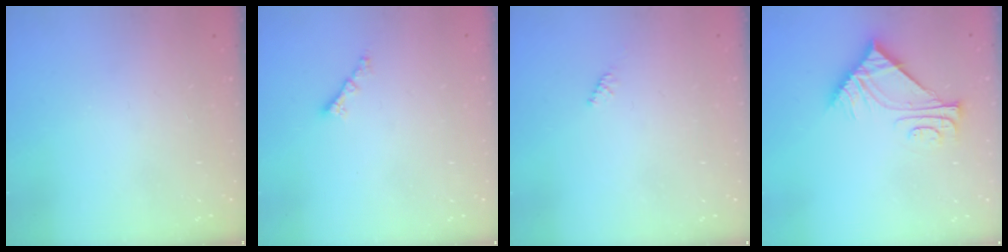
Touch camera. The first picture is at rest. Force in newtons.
{"total": 1.8, "press": 1.8, "slide": 0.2}
{"total": 1.6, "press": 1.5, "slide": 0.4}
{"total": 7.7, "press": 7.7, "slide": 0.1}